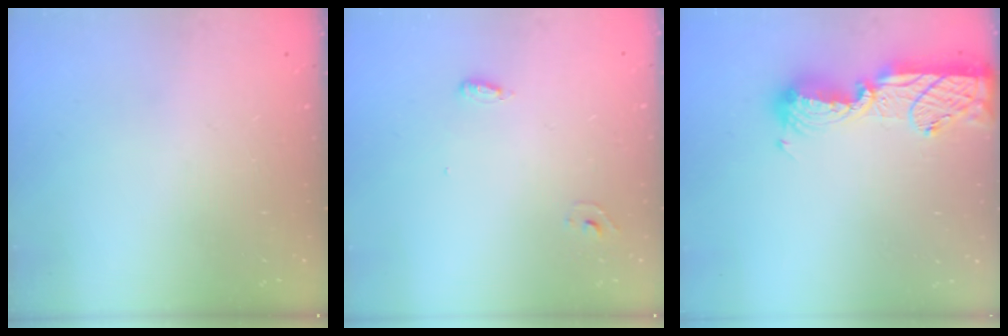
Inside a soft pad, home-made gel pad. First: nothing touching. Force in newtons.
{"total": 3.5, "press": 3.2, "slide": 1.4}
{"total": 15.3, "press": 14.8, "slide": 4.0}